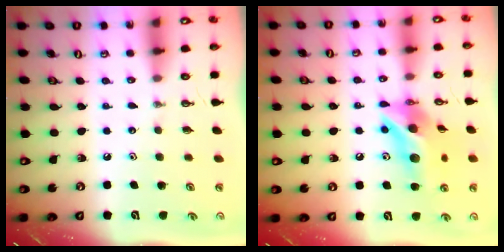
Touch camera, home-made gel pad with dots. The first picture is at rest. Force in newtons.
{"total": 13.5, "press": 13.4, "slide": 1.3}